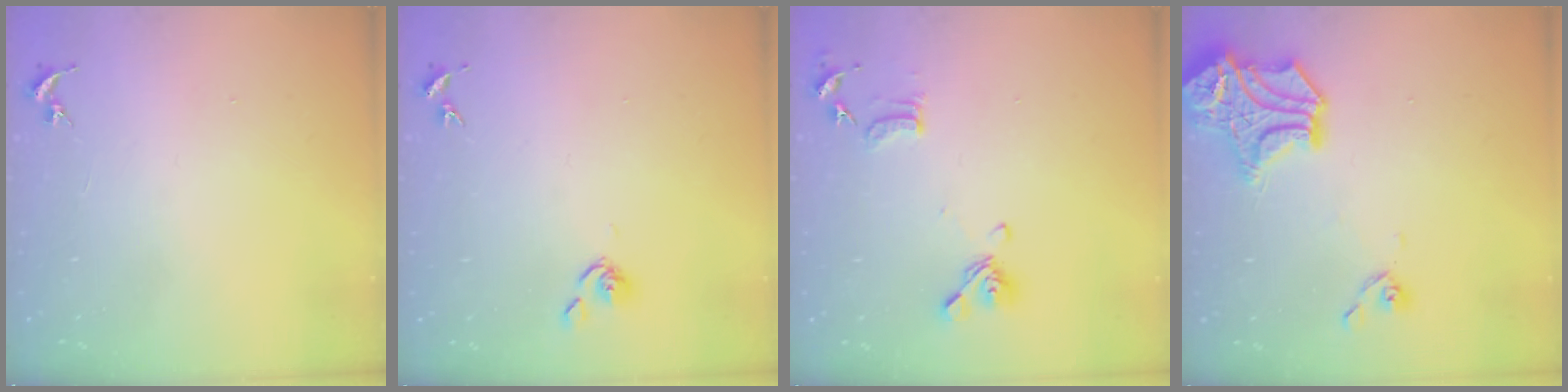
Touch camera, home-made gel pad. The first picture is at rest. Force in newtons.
{"total": 4.3, "press": 4.2, "slide": 0.6}
{"total": 12.9, "press": 12.8, "slide": 1.9}
{"total": 17.1, "press": 17.0, "slide": 1.5}